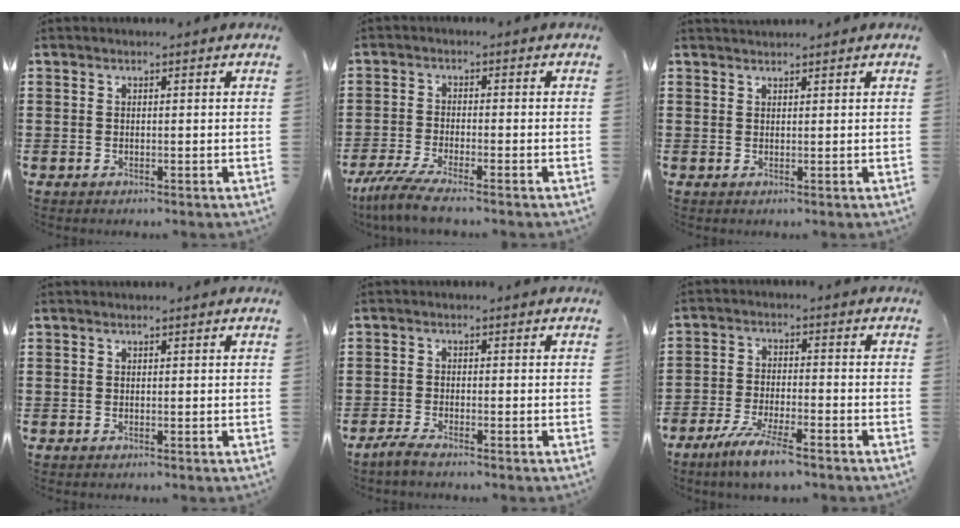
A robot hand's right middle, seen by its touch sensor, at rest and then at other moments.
{"total": 4.4, "force": [-3.6, -0.2, 2.6], "torque": [-0.073, -0.022, -0.074]}
{"total": 1.2, "force": [1.2, -0.1, 0.1], "torque": [-0.004, -0.002, 0.022]}
{"total": 0.0}
{"total": 1.9, "force": [-1.6, 0.0, 1.0], "torque": [-0.025, -0.001, -0.033]}
{"total": 6.0, "force": [-4.9, 0.5, 3.3], "torque": [-0.078, -0.013, -0.095]}